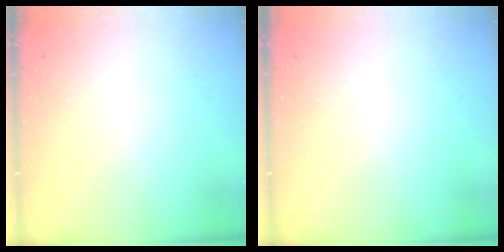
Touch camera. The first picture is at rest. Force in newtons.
{"total": 0.0}